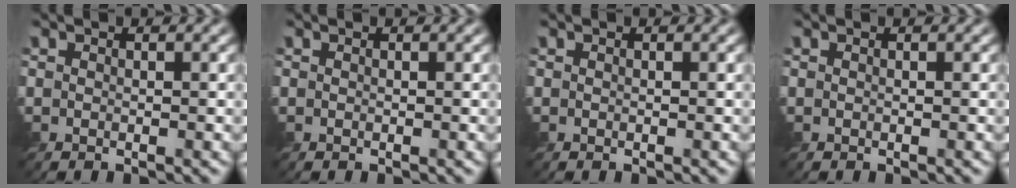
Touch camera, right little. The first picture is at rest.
{"total": 0.0}
{"total": 0.0}
{"total": 0.0}